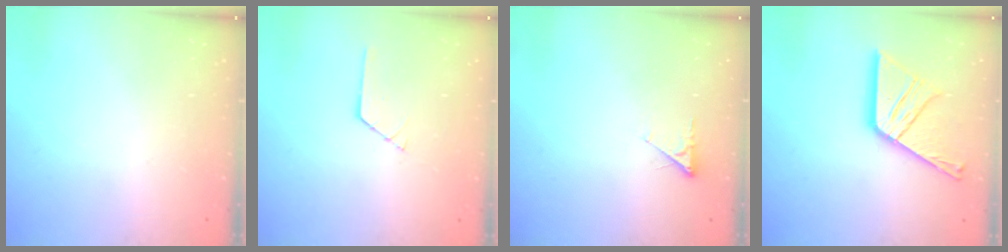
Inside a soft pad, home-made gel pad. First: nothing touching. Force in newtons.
{"total": 1.0, "press": 1.0, "slide": 0.1}
{"total": 2.4, "press": 2.4, "slide": 0.4}
{"total": 17.0, "press": 16.9, "slide": 1.7}